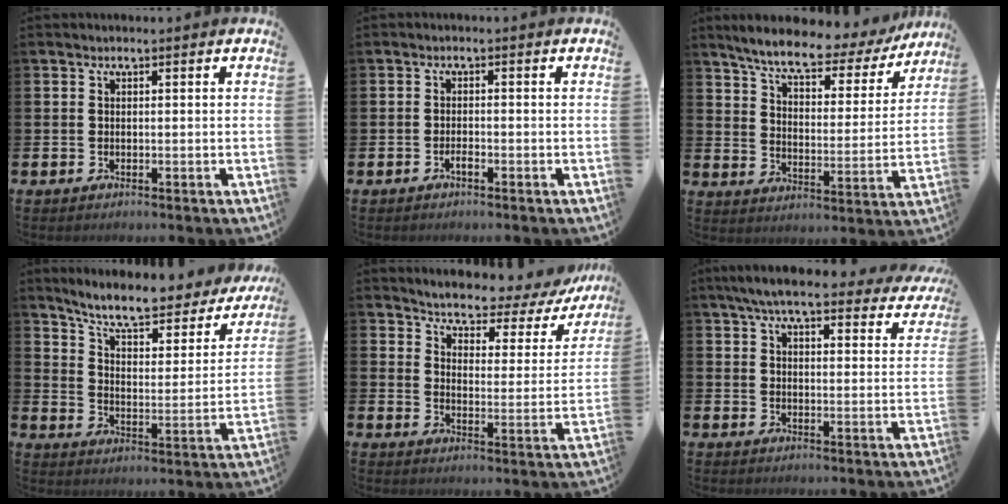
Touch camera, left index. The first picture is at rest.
{"total": 1.1, "force": [-0.7, 0.3, 0.8], "torque": [-0.015, -0.003, -0.015]}
{"total": 8.1, "force": [7.1, 1.6, 3.6], "torque": [-0.095, -0.045, 0.116]}
{"total": 8.2, "force": [7.3, 1.7, 3.3], "torque": [-0.091, -0.053, 0.121]}
{"total": 4.6, "force": [4.3, 1.1, 1.2], "torque": [-0.041, -0.040, 0.065]}
{"total": 6.8, "force": [6.1, 1.0, 2.8], "torque": [-0.071, -0.028, 0.107]}